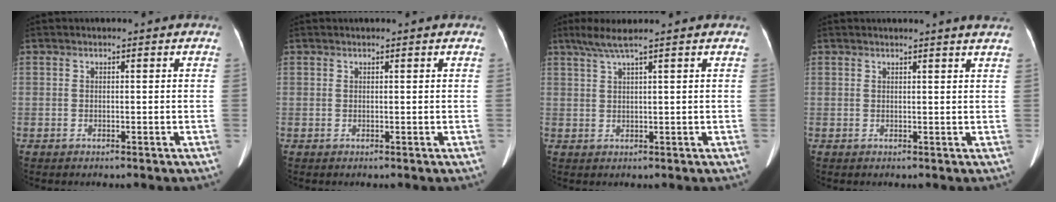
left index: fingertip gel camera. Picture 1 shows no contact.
{"total": 0.0}
{"total": 3.9, "force": [2.7, -0.8, 2.6], "torque": [-0.061, 0.011, 0.057]}
{"total": 3.7, "force": [3.4, -0.7, 1.5], "torque": [-0.020, -0.001, 0.024]}